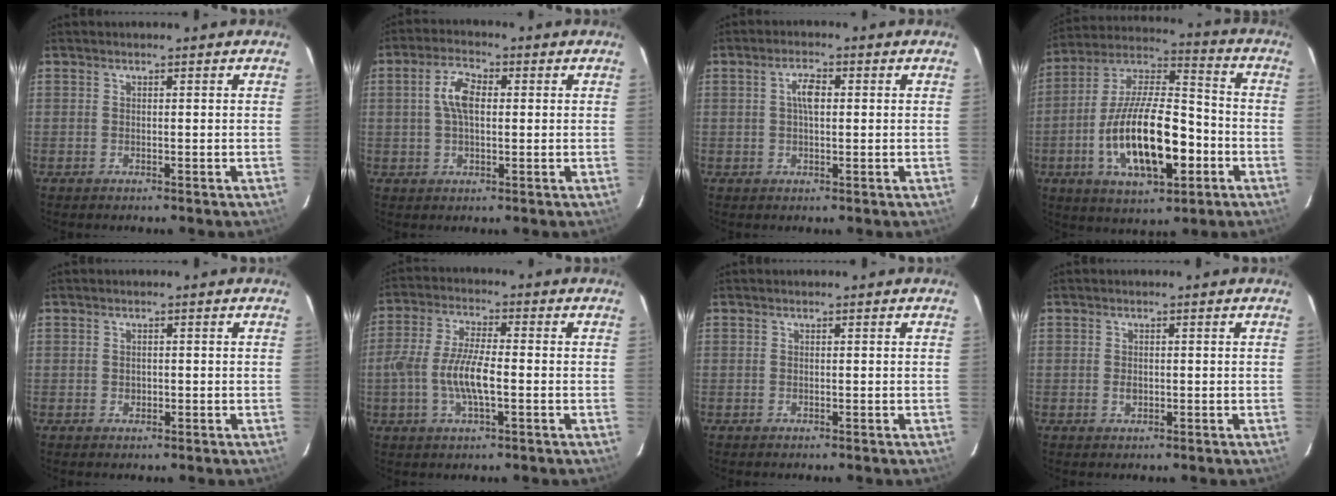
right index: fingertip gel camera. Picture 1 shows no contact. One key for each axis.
{"total": 5.8, "fx": 0.7, "fy": 2.9, "fz": 4.9, "tx": -0.095, "ty": 0.014, "tz": 0.015}
{"total": 3.4, "fx": 0.5, "fy": 1.4, "fz": 3.0, "tx": -0.057, "ty": 0.009, "tz": 0.010}
{"total": 20.5, "fx": -6.1, "fy": 8.2, "fz": 17.8, "tx": -0.340, "ty": 0.000, "tz": -0.101}
{"total": 1.0, "fx": -0.1, "fy": 0.9, "fz": 0.5, "tx": -0.004, "ty": 0.002, "tz": -0.001}
{"total": 9.3, "fx": -2.1, "fy": 2.8, "fz": 8.6, "tx": -0.177, "ty": 0.001, "tz": -0.043}
{"total": 0.0}
{"total": 1.3, "fx": -0.2, "fy": 1.0, "fz": 0.9, "tx": -0.014, "ty": 0.001, "tz": -0.004}